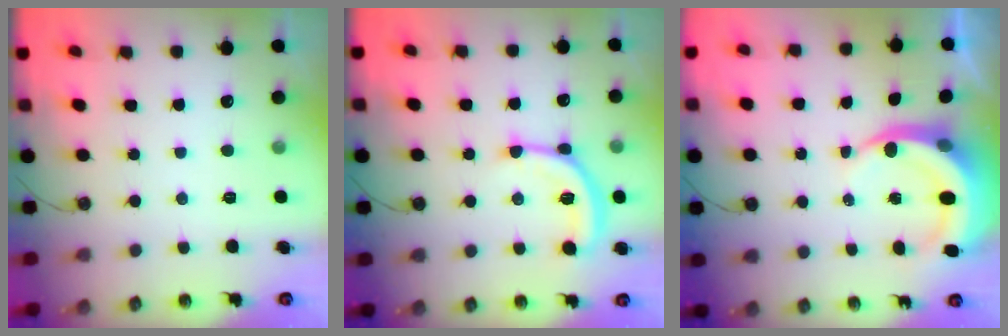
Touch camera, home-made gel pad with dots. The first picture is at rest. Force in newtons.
{"total": 13.0, "press": 13.0, "slide": 0.5}
{"total": 7.7, "press": 7.7, "slide": 1.1}